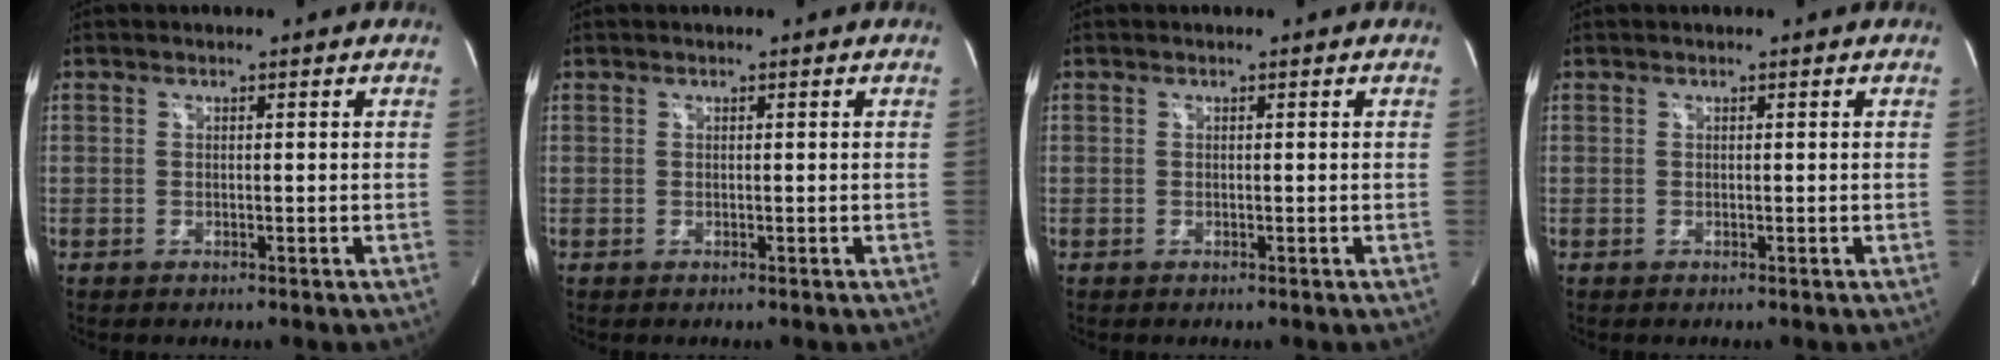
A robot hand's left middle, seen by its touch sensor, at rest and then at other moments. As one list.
[{"total": 0.0}, {"total": 0.0}, {"total": 0.0}]